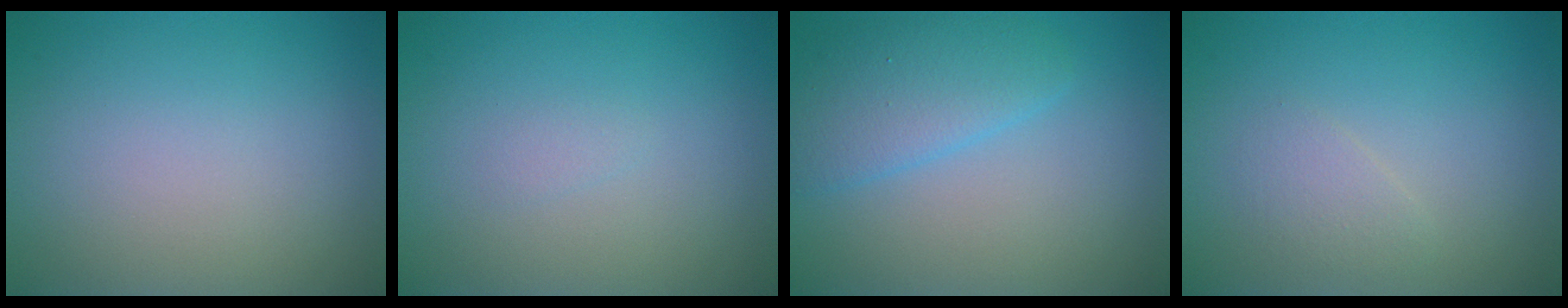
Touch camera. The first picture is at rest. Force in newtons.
{"total": 0.5, "press": 0.5, "slide": 0.1}
{"total": 3.8, "press": 3.8, "slide": 0.2}
{"total": 1.4, "press": 1.4, "slide": 0.0}